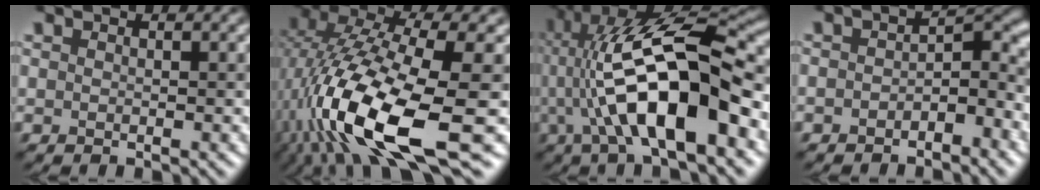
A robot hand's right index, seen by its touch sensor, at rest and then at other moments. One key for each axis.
{"total": 14.4, "fx": -4.1, "fy": 4.8, "fz": 12.9, "tx": -0.262, "ty": -0.010, "tz": -0.072}
{"total": 13.8, "fx": -1.5, "fy": 4.3, "fz": 13.0, "tx": -0.211, "ty": 0.024, "tz": -0.035}
{"total": 3.2, "fx": -1.5, "fy": 1.5, "fz": 2.4, "tx": -0.032, "ty": 0.013, "tz": -0.030}